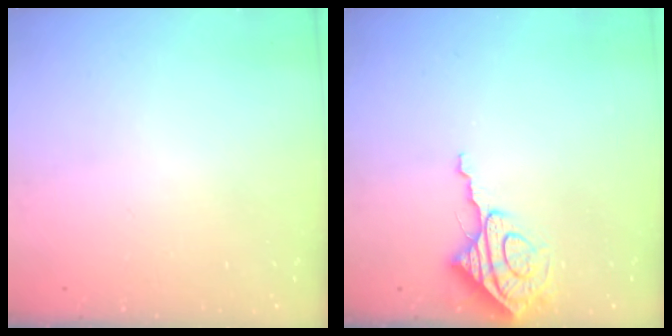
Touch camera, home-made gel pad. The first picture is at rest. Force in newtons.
{"total": 8.6, "press": 8.6, "slide": 0.5}